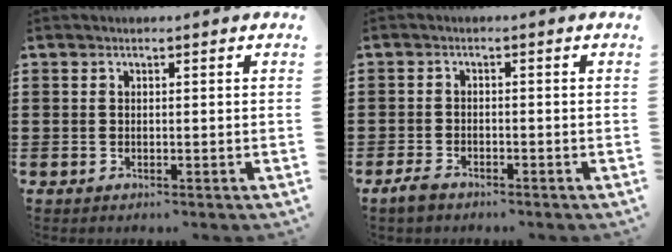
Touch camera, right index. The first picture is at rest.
{"total": 1.9, "force": [-1.7, 0.6, 0.6], "torque": [-0.023, 0.000, -0.037]}